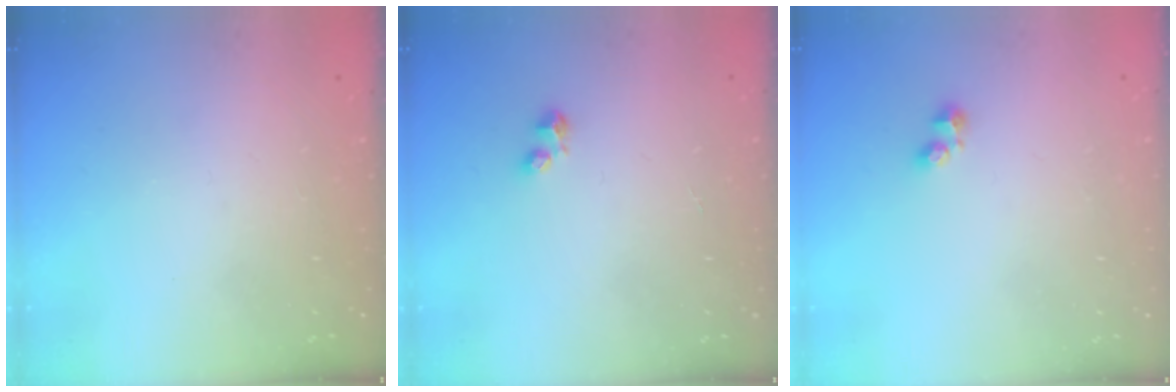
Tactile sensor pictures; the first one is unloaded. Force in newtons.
{"total": 2.9, "press": 2.8, "slide": 0.6}
{"total": 1.9, "press": 1.8, "slide": 0.5}